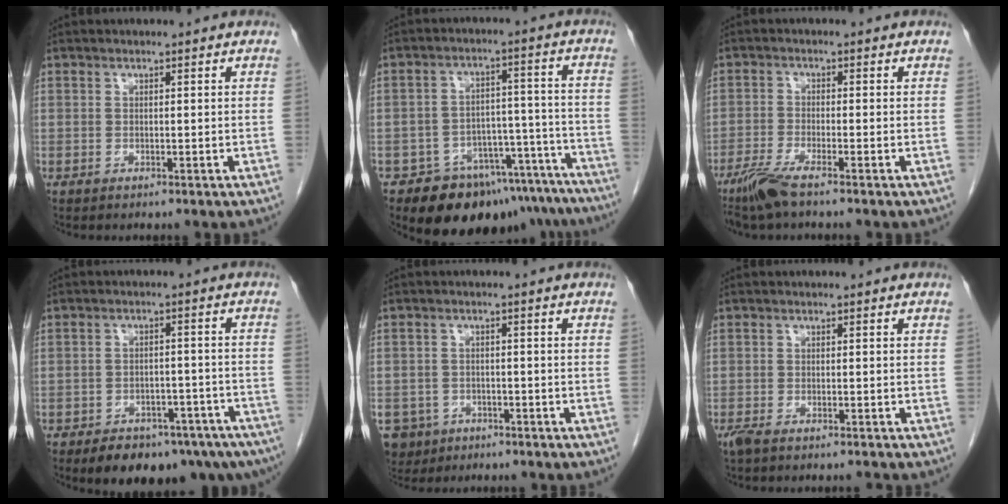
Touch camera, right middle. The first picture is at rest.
{"total": 17.6, "force": [-14.8, 7.7, 5.6], "torque": [-0.041, 0.045, -0.194]}
{"total": 4.7, "force": [-3.6, 0.1, 3.1], "torque": [-0.071, -0.014, -0.074]}
{"total": 16.3, "force": [-12.2, 7.2, 8.1], "torque": [-0.089, 0.009, -0.150]}
{"total": 6.2, "force": [-3.7, 4.9, 0.8], "torque": [-0.023, 0.005, -0.055]}
{"total": 3.1, "force": [-2.6, 0.5, 1.5], "torque": [-0.029, -0.008, -0.045]}